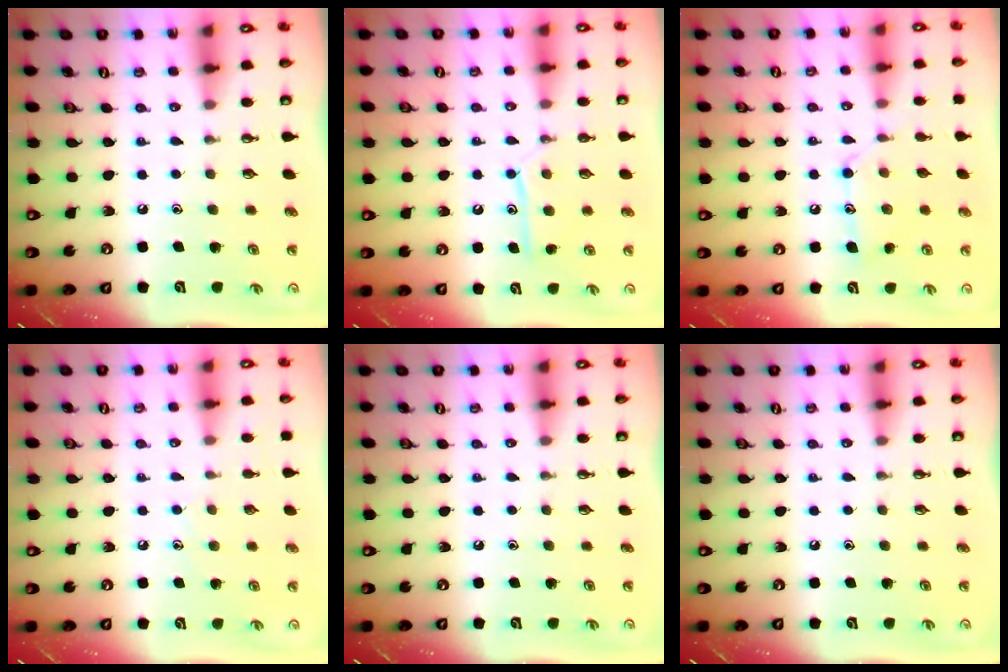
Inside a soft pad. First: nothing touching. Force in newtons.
{"total": 10.9, "press": 10.9, "slide": 0.9}
{"total": 11.7, "press": 11.6, "slide": 0.6}
{"total": 5.9, "press": 5.9, "slide": 0.6}
{"total": 0.0}
{"total": 0.0}